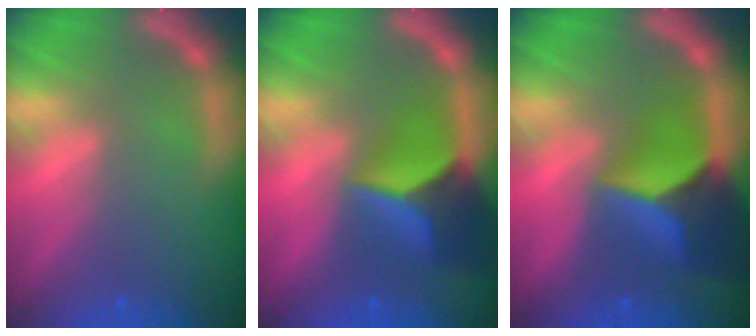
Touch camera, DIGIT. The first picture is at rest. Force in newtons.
{"total": 8.4}
{"total": 9.5}